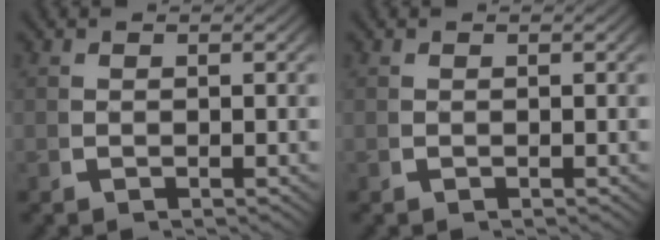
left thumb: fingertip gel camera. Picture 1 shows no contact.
{"total": 0.0}